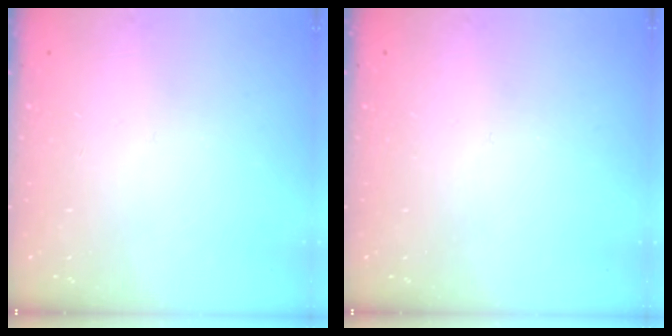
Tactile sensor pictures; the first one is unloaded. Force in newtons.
{"total": 0.0}